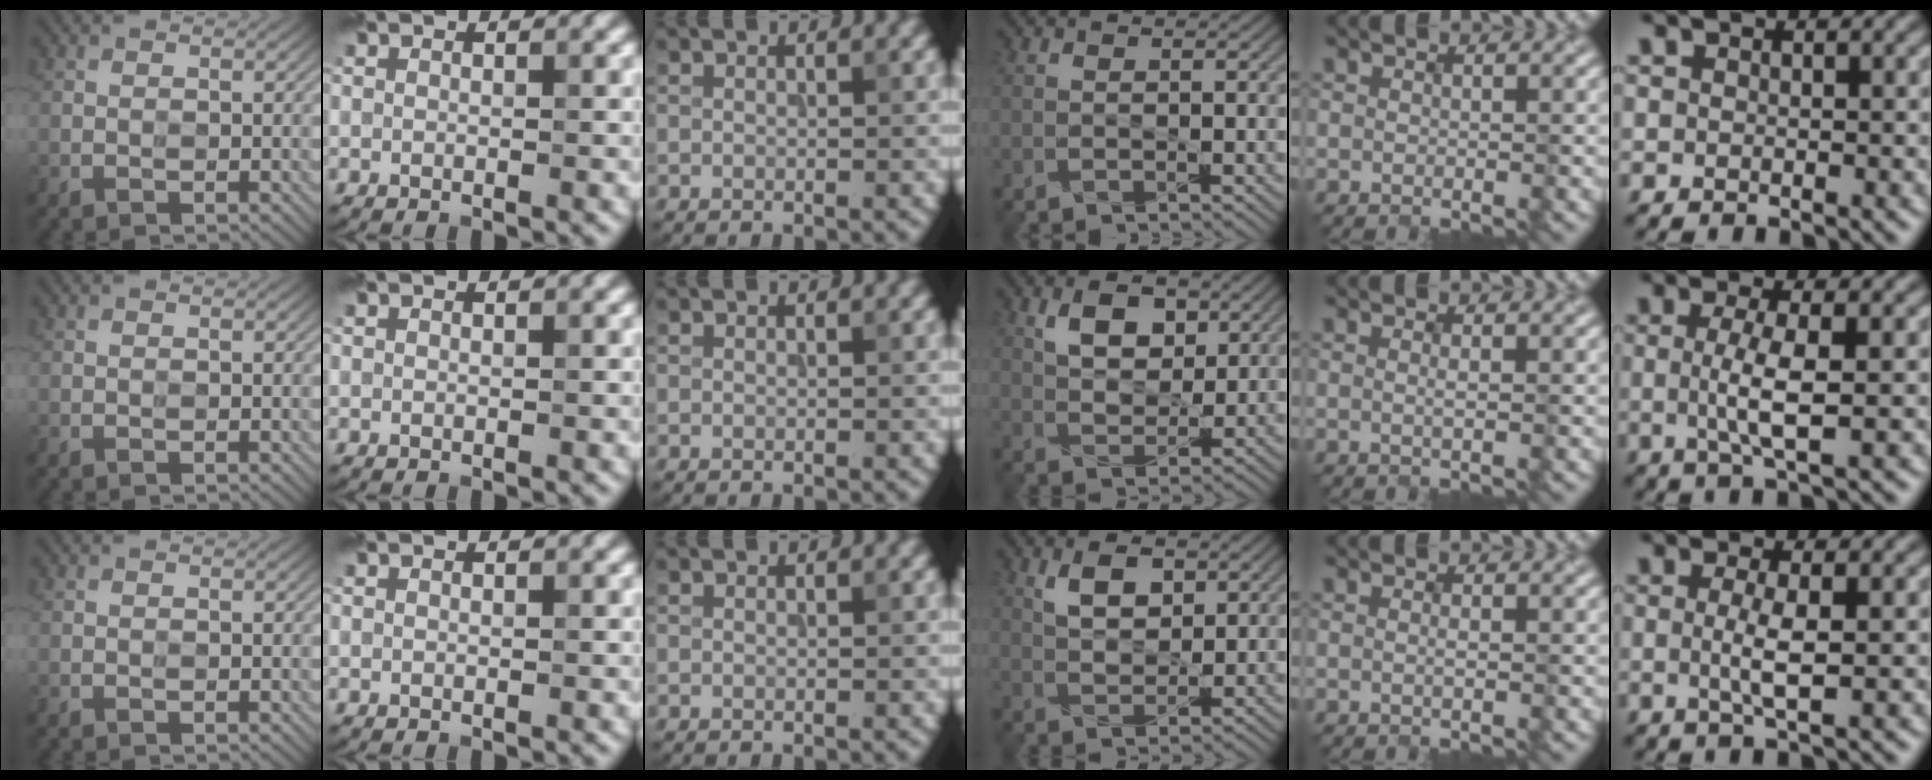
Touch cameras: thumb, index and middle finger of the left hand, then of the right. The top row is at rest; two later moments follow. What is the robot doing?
{"motion": "extract", "object": "file holder"}